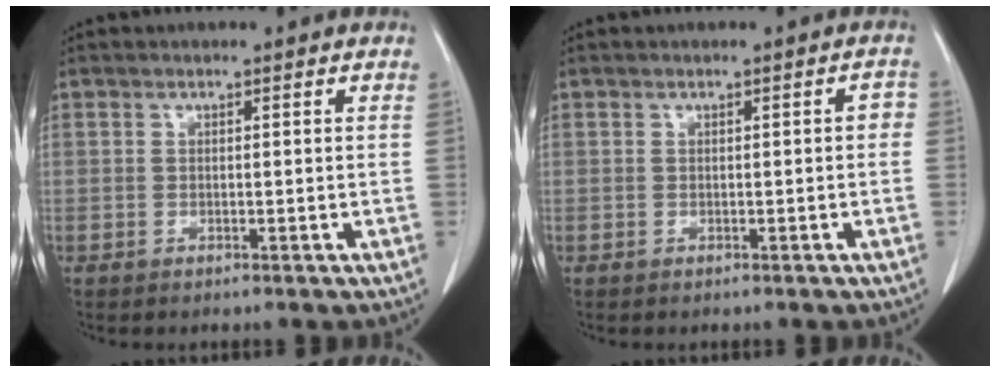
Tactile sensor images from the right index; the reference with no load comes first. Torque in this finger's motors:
{"motor_torque": [0.38, -0.16, 0.10, 0.00]}